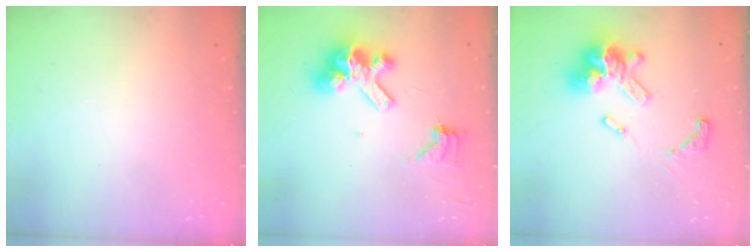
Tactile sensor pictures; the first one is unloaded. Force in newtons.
{"total": 11.6, "press": 11.5, "slide": 1.4}
{"total": 15.6, "press": 15.4, "slide": 2.0}